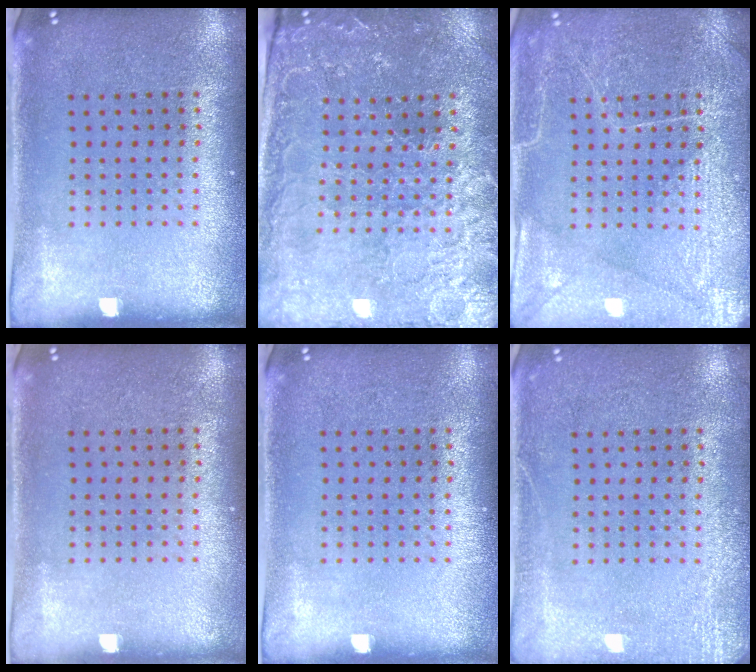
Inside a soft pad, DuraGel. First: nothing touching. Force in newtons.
{"total": 1.7, "press": 1.7, "slide": 0.3}
{"total": 5.0, "press": 4.9, "slide": 0.5}
{"total": 0.0}
{"total": 0.0}
{"total": 2.8, "press": 2.7, "slide": 0.4}